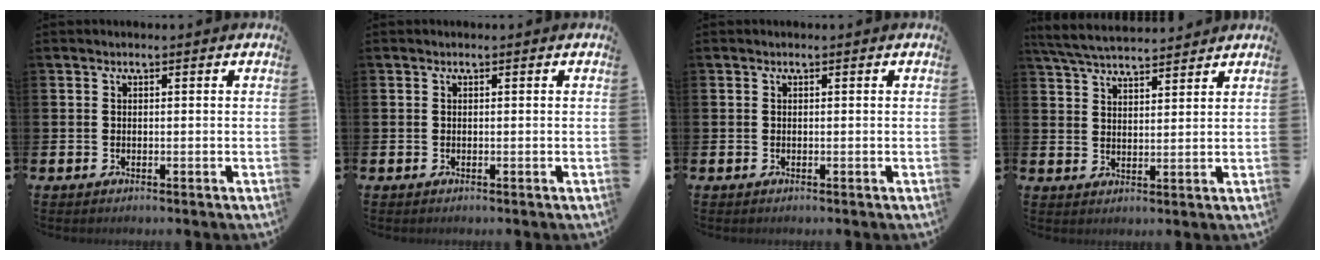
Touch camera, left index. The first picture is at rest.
{"total": 0.0}
{"total": 0.0}
{"total": 5.6, "force": [5.4, 0.7, 1.2], "torque": [-0.042, -0.025, 0.099]}